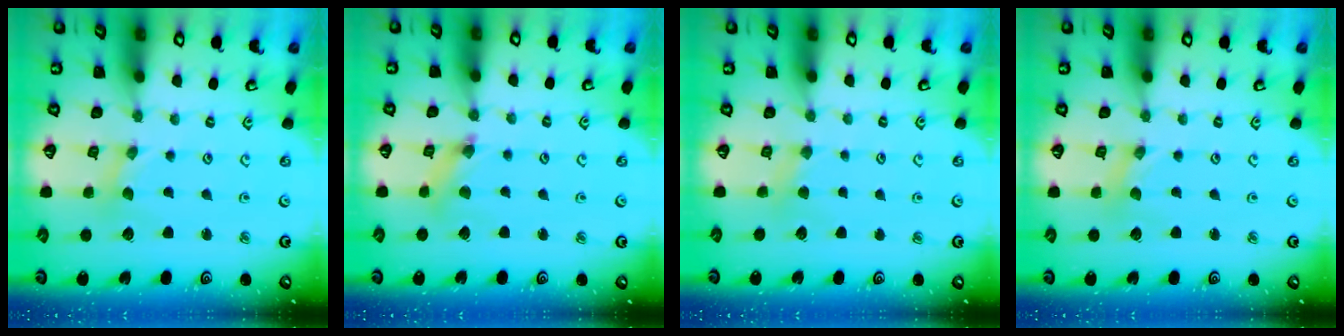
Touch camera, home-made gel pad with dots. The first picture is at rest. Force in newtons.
{"total": 3.4, "press": 3.4, "slide": 0.3}
{"total": 2.7, "press": 2.6, "slide": 0.4}
{"total": 0.0}